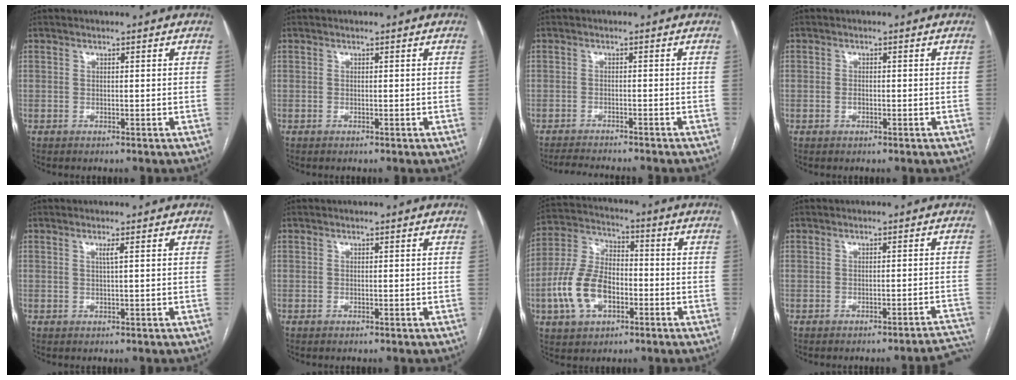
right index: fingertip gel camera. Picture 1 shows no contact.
{"total": 0.0}
{"total": 7.7, "force": [-7.1, 0.6, 3.1], "torque": [-0.041, -0.010, -0.102]}
{"total": 1.0, "force": [-0.4, 0.6, 0.7], "torque": [-0.016, 0.001, -0.006]}
{"total": 0.9, "force": [0.3, -0.3, 0.8], "torque": [-0.020, -0.002, 0.008]}
{"total": 0.0}
{"total": 12.4, "force": [-3.9, 7.2, 9.3], "torque": [-0.216, 0.019, -0.071]}
{"total": 6.0, "force": [-5.9, -0.1, 1.1], "torque": [0.012, 0.009, -0.064]}